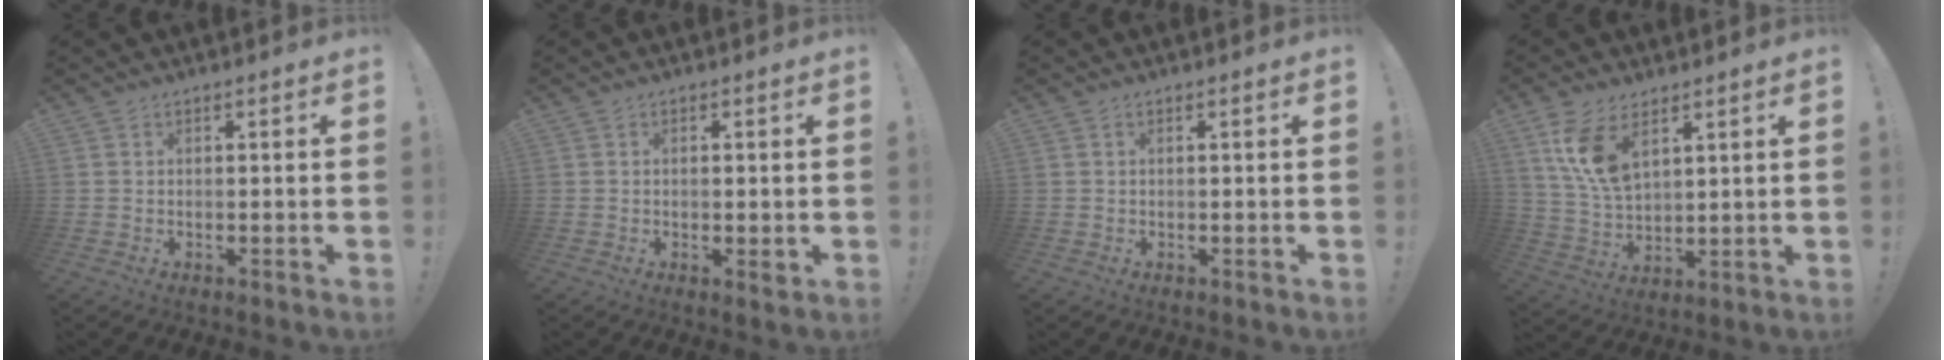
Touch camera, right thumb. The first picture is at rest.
{"total": 1.2, "force": [0.2, 0.4, 1.2], "torque": [-0.004, -0.006, 0.000]}
{"total": 0.0}
{"total": 11.1, "force": [6.0, 5.7, 7.4], "torque": [-0.148, -0.024, 0.111]}